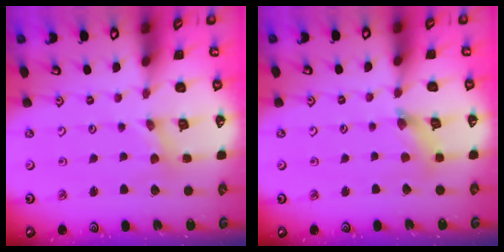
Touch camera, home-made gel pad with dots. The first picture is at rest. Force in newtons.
{"total": 2.4, "press": 2.4, "slide": 0.2}